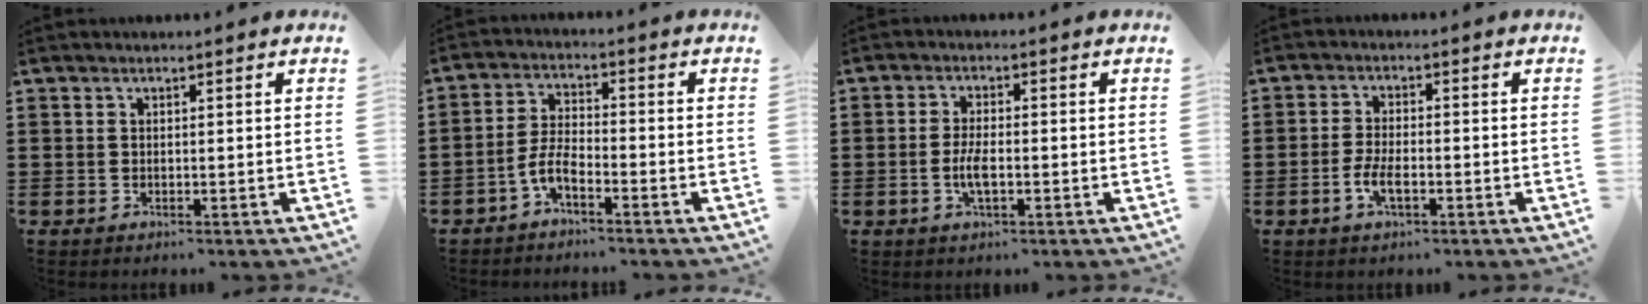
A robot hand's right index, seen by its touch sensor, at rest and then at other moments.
{"total": 4.8, "force": [-3.0, 1.0, 3.6], "torque": [-0.099, -0.009, -0.065]}
{"total": 3.9, "force": [-1.0, 1.2, 3.5], "torque": [-0.077, -0.004, -0.021]}
{"total": 3.8, "force": [-1.5, 1.5, 3.1], "torque": [-0.075, -0.003, -0.032]}